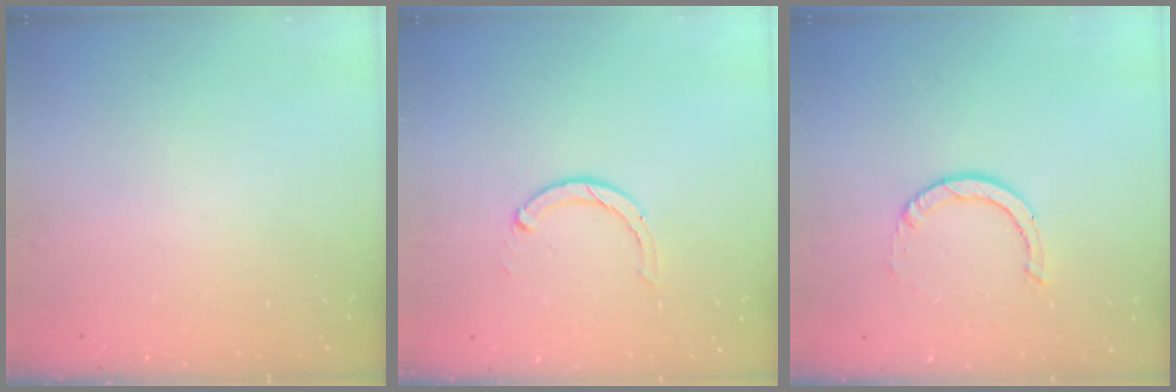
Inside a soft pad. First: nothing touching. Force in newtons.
{"total": 2.0, "press": 2.0, "slide": 0.3}
{"total": 2.9, "press": 2.9, "slide": 0.2}